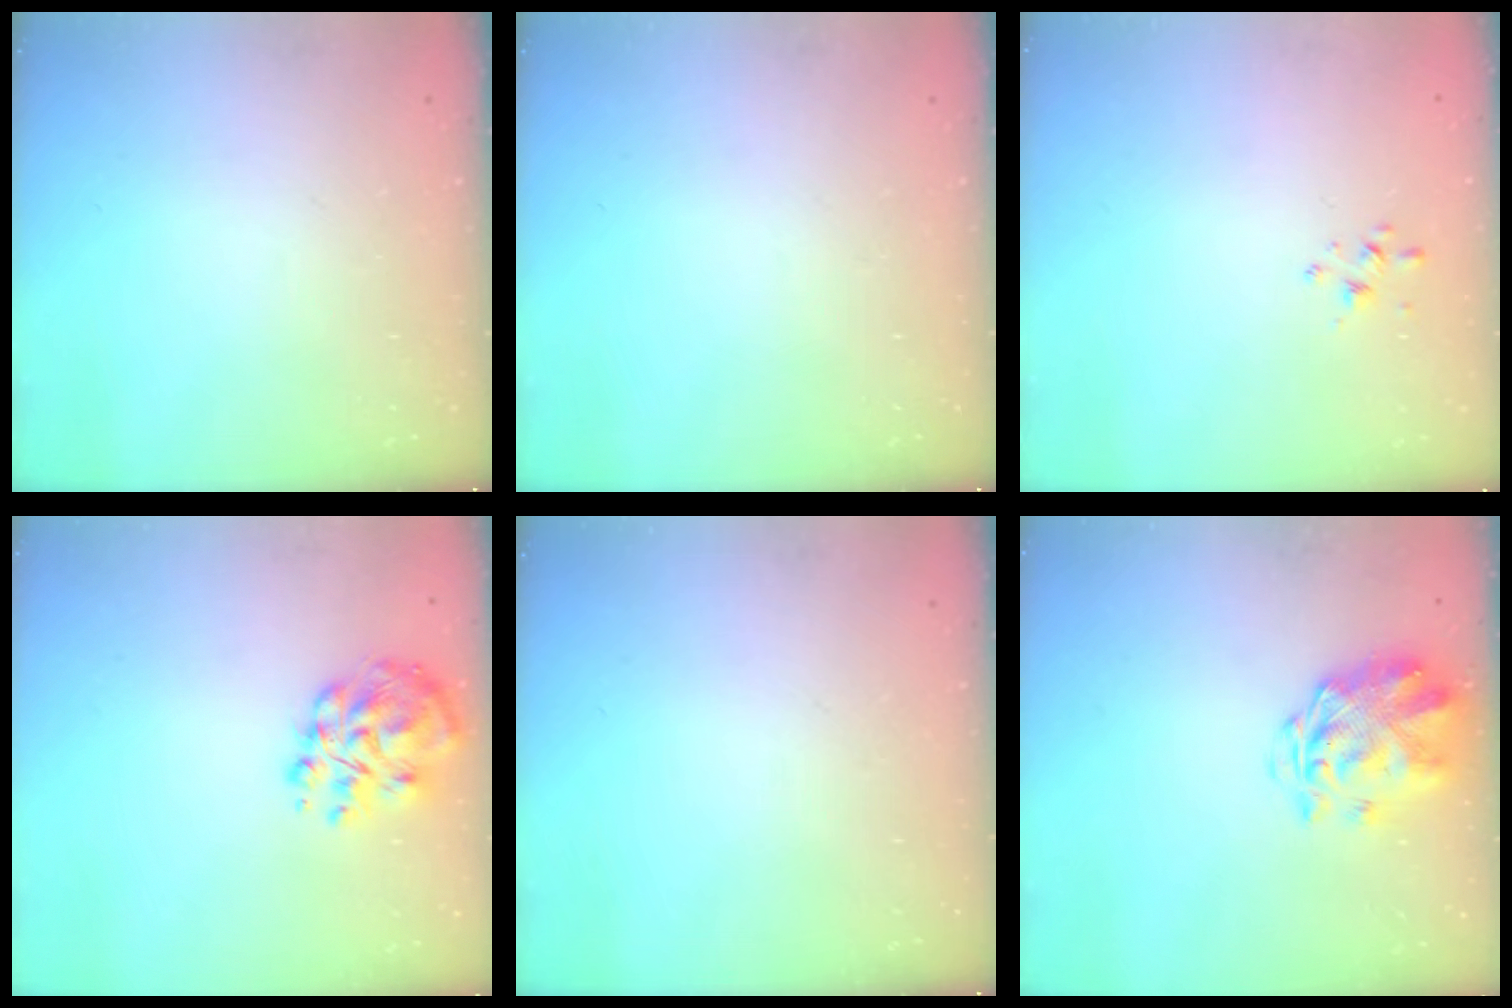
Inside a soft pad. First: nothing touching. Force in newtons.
{"total": 0.0}
{"total": 1.7, "press": 1.7, "slide": 0.3}
{"total": 10.4, "press": 10.3, "slide": 1.5}
{"total": 0.0}
{"total": 3.3, "press": 3.0, "slide": 1.5}